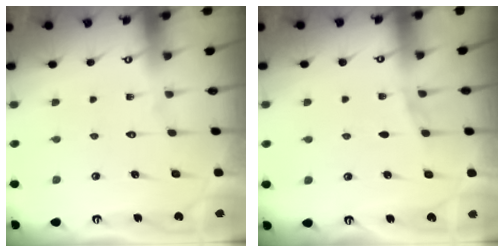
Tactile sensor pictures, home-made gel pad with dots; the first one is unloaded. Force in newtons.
{"total": 4.4, "press": 3.6, "slide": 2.5}